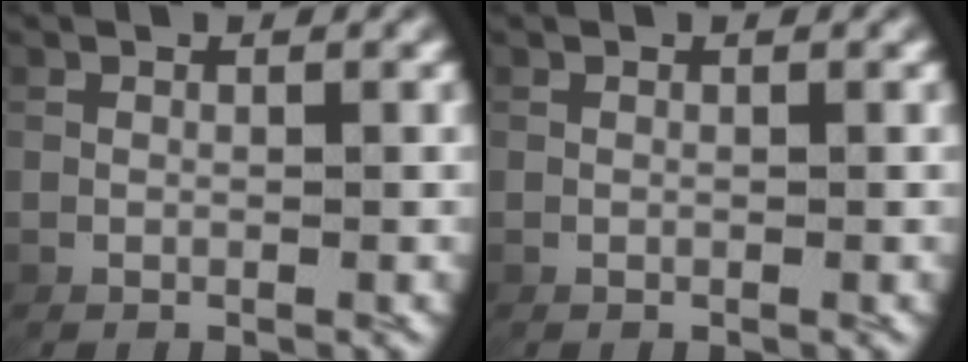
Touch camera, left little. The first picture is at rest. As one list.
[{"total": 0.0}]